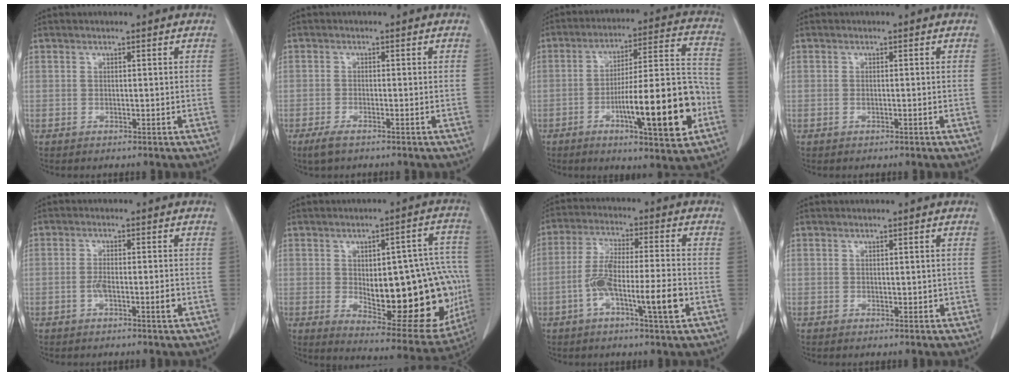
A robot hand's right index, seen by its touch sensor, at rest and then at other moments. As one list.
[{"total": 2.6, "force": [-1.7, 0.6, 1.8], "torque": [-0.043, -0.005, -0.030]}, {"total": 18.5, "force": [-6.1, 2.5, 17.3], "torque": [-0.257, 0.012, -0.083]}, {"total": 0.6, "force": [-0.2, 0.2, 0.5], "torque": [-0.010, 0.001, 0.001]}, {"total": 3.6, "force": [-1.2, 0.6, 3.3], "torque": [-0.059, 0.002, -0.018]}, {"total": 24.2, "force": [-2.9, 8.8, 22.3], "torque": [-0.232, 0.023, -0.004]}, {"total": 11.0, "force": [-3.6, 1.2, 10.3], "torque": [-0.186, 0.003, -0.064]}, {"total": 1.1, "force": [0.0, 0.8, 0.9], "torque": [-0.007, 0.000, 0.005]}]